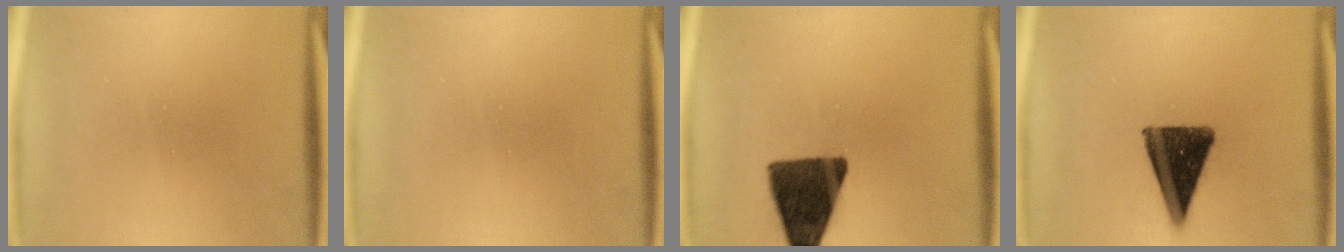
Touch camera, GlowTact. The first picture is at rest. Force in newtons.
{"total": 0.0}
{"total": 13.3}
{"total": 12.7}